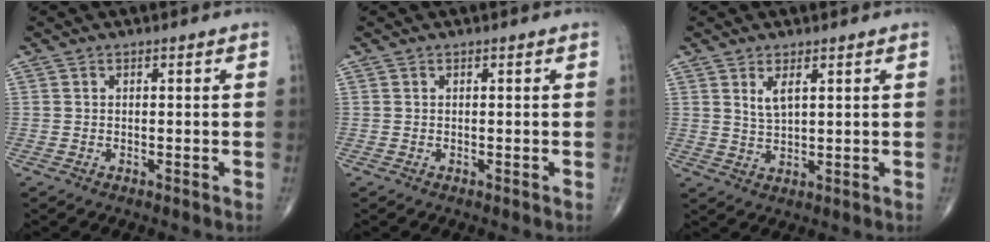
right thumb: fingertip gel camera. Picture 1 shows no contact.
{"total": 0.0}
{"total": 3.6, "force": [1.7, 1.5, 2.8], "torque": [-0.051, -0.012, 0.036]}